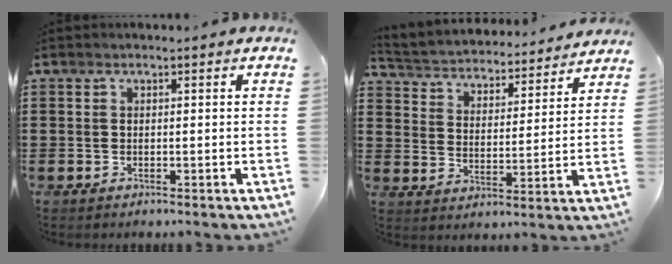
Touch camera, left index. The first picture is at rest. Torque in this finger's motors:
{"motor_torque": [0.82, -1.31, -0.01, 0.09]}